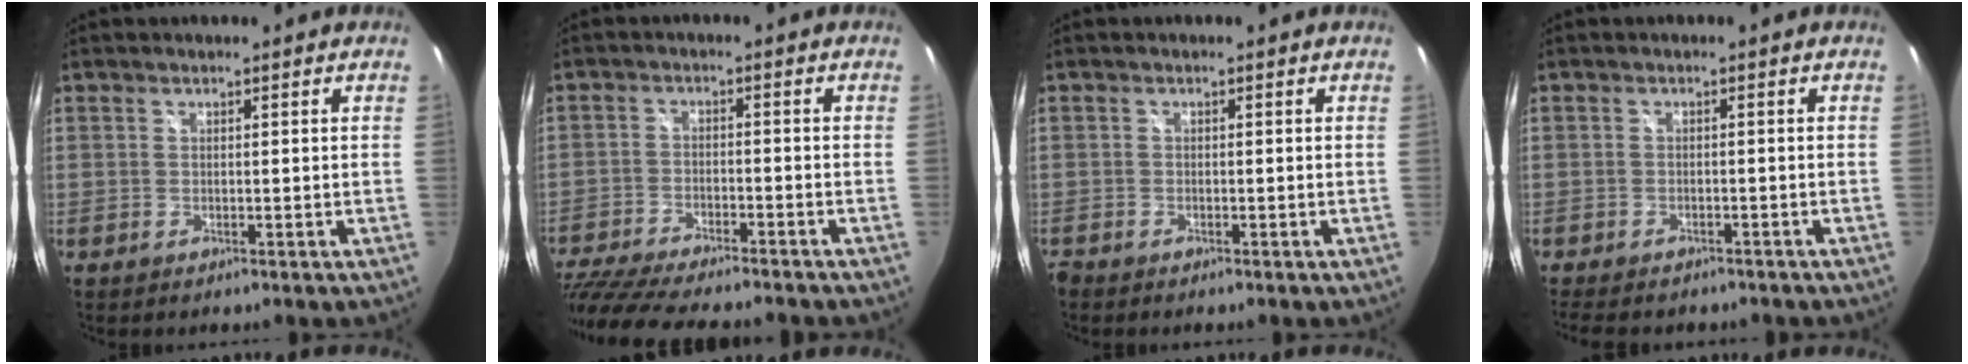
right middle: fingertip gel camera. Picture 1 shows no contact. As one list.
[{"total": 17.3, "force": [-14.9, 3.1, 8.3], "torque": [-0.174, -0.042, -0.241]}, {"total": 1.2, "force": [-1.1, 0.4, 0.2], "torque": [-0.007, -0.005, -0.025]}, {"total": 7.9, "force": [-6.5, 2.9, 3.5], "torque": [-0.077, -0.021, -0.093]}]